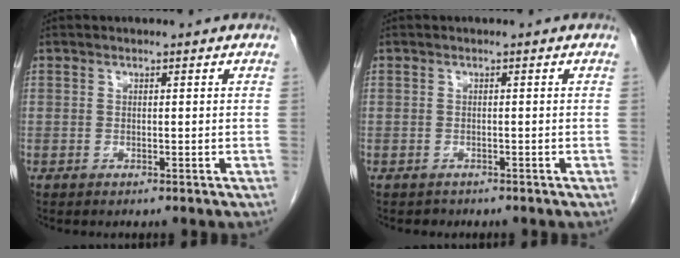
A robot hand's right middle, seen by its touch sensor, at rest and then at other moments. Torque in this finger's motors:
{"motor_torque": [-0.41, 0.14, -0.07, -0.01]}